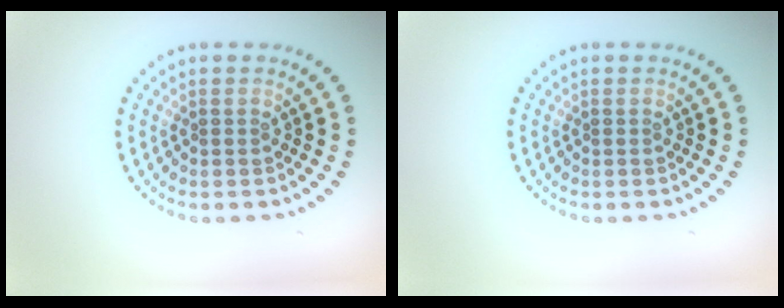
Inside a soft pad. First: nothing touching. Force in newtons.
{"total": 0.0}